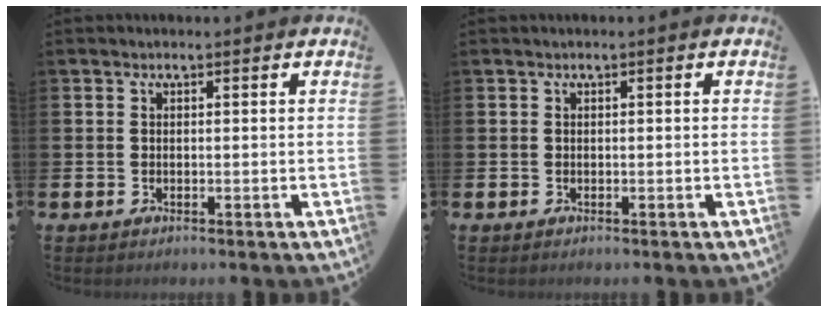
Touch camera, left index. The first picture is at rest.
{"total": 0.0}